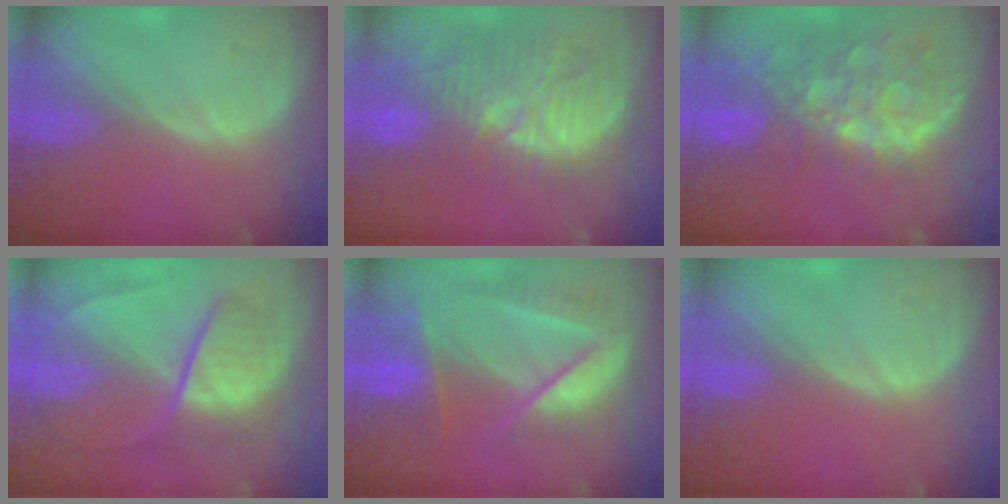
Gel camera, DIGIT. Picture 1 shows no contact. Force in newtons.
{"total": 12.3, "press": 11.7, "slide": 3.8}
{"total": 11.2, "press": 9.6, "slide": 5.6}
{"total": 8.0, "press": 7.4, "slide": 2.9}
{"total": 9.3, "press": 8.3, "slide": 4.2}
{"total": 0.0}